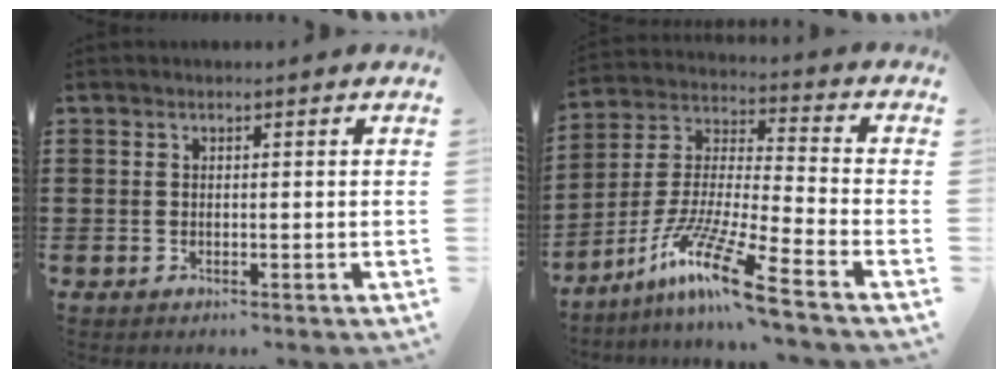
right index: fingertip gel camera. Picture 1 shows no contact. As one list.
[{"total": 12.4, "force": [-9.3, -0.6, 8.2], "torque": [-0.179, -0.010, -0.187]}]